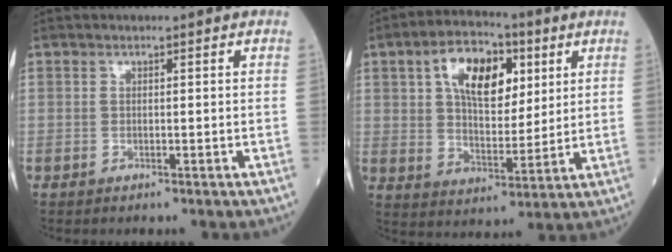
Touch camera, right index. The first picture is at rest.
{"total": 12.4, "force": [4.8, 6.4, 9.5], "torque": [-0.170, 0.021, 0.082]}